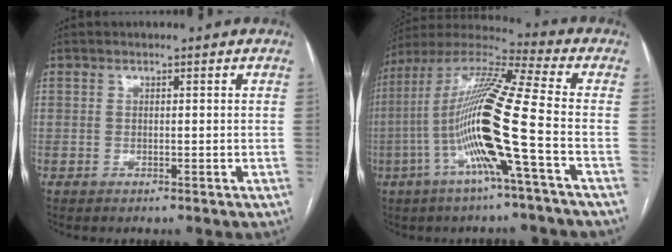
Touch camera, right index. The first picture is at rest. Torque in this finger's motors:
{"motor_torque": [2.14, 0.00, 0.62, 0.21]}